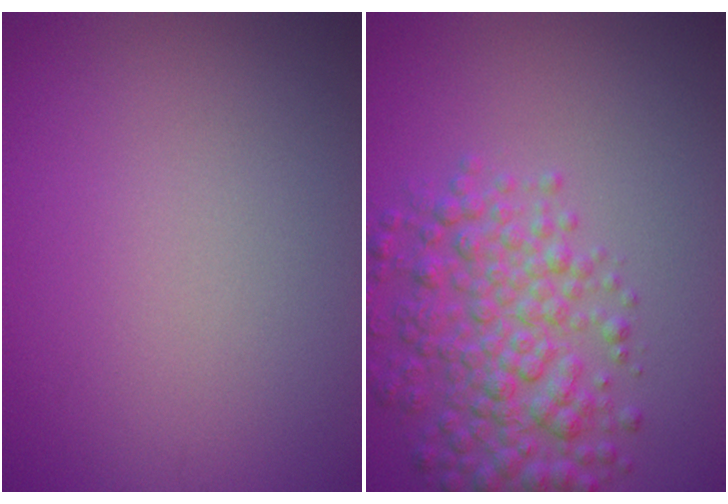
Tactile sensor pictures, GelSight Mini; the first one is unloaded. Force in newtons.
{"total": 5.5, "press": 5.5, "slide": 0.2}